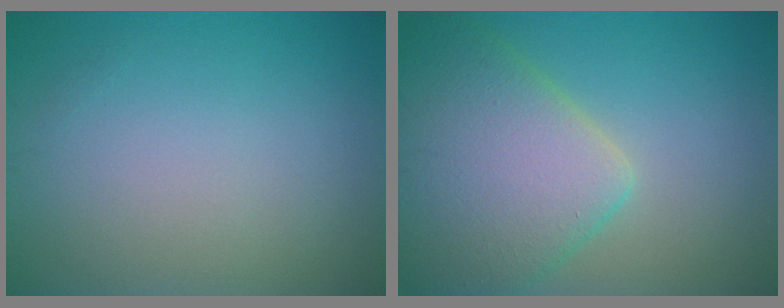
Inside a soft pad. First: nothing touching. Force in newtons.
{"total": 8.8, "press": 8.7, "slide": 0.5}